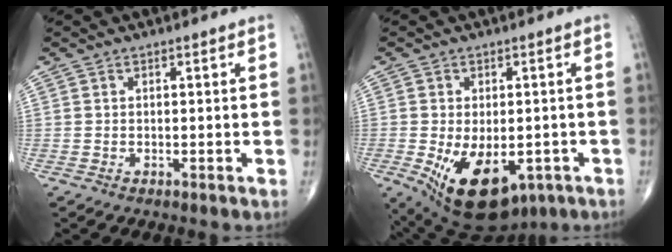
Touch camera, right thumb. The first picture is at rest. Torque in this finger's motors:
{"motor_torque": [-0.27, 0.96, 0.73, 0.29, 0.13]}